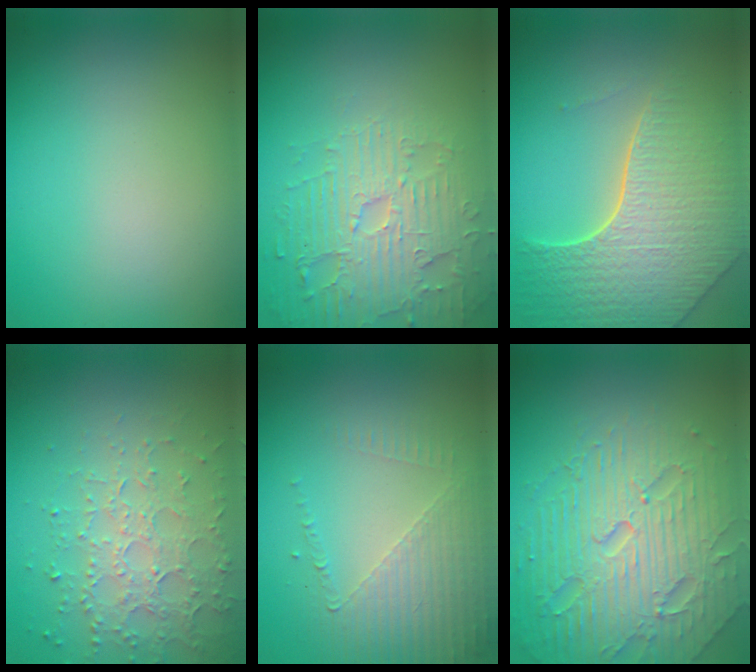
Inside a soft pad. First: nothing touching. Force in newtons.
{"total": 4.6, "press": 4.4, "slide": 1.2}
{"total": 8.1, "press": 5.7, "slide": 5.7}
{"total": 3.7, "press": 3.7, "slide": 0.5}
{"total": 5.3, "press": 3.1, "slide": 4.3}
{"total": 7.4, "press": 7.3, "slide": 1.6}